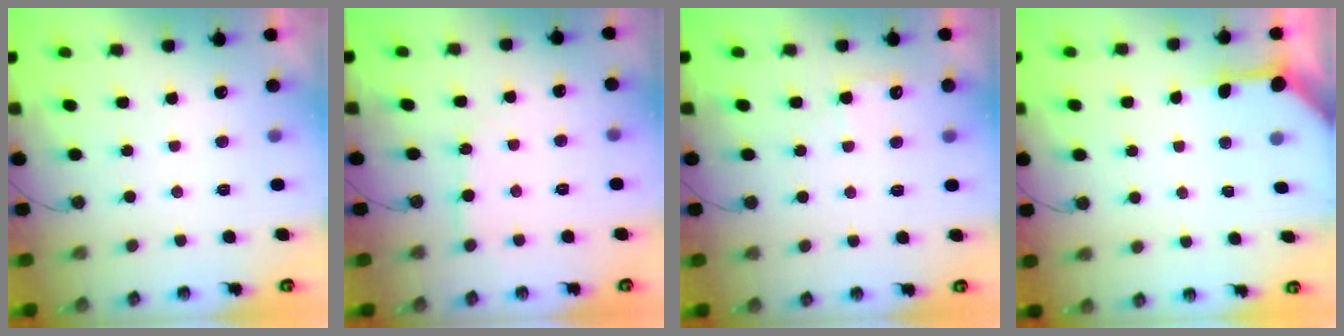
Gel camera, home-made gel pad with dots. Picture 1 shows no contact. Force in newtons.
{"total": 3.6, "press": 3.6, "slide": 0.3}
{"total": 6.1, "press": 6.1, "slide": 0.7}
{"total": 4.5, "press": 4.5, "slide": 0.2}